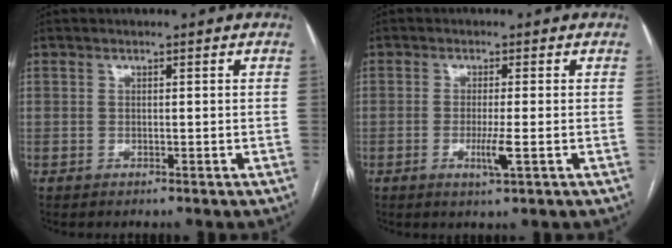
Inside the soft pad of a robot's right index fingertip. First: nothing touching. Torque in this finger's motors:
{"motor_torque": [0.55, 0.16, 0.37, 0.07]}